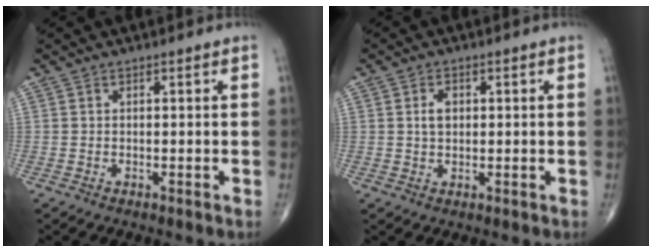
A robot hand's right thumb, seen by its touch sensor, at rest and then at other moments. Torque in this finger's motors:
{"motor_torque": [0.61, 0.67, 0.09, -0.14, 0.00]}